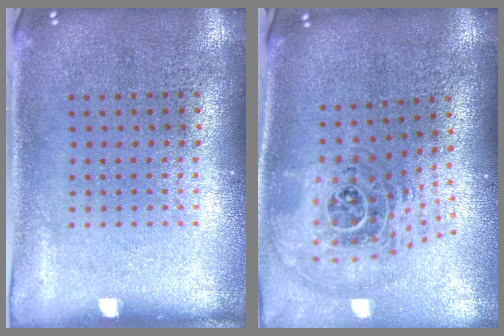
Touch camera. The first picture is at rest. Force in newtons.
{"total": 1.9, "press": 1.5, "slide": 1.2}